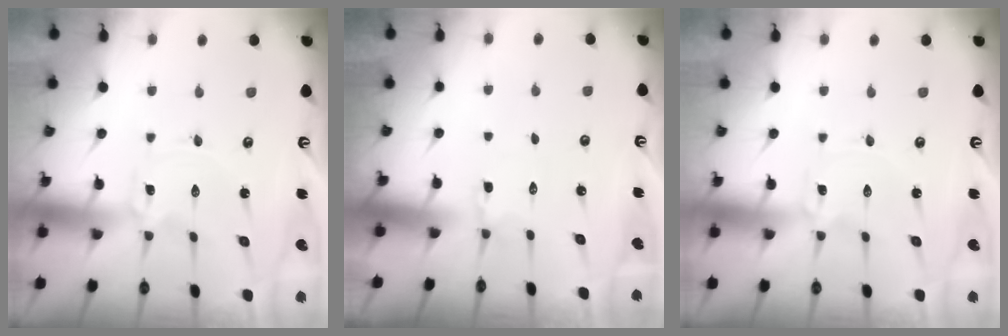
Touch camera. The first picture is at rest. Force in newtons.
{"total": 2.6, "press": 2.2, "slide": 1.4}
{"total": 0.0}